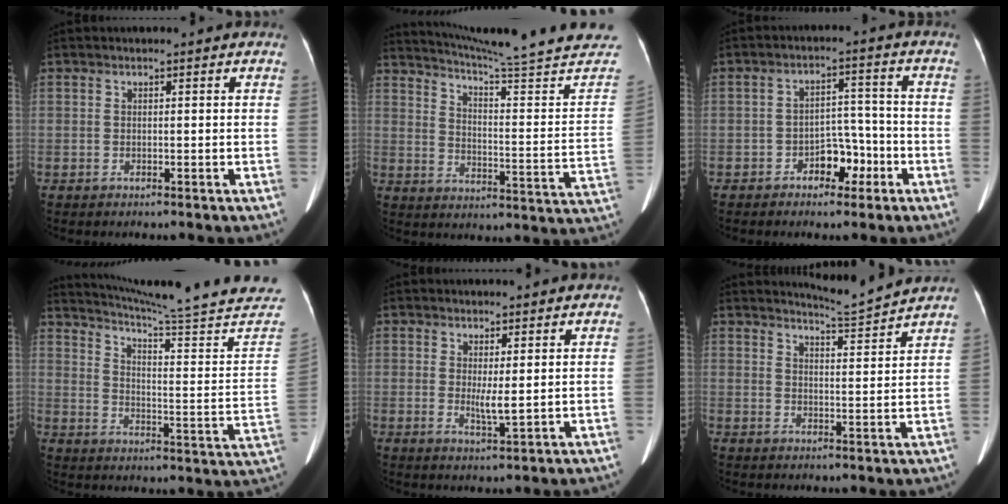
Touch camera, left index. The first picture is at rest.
{"total": 25.9, "force": [23.7, -1.3, 10.2], "torque": [-0.160, -0.112, 0.297]}
{"total": 5.4, "force": [-3.1, 3.1, 3.1], "torque": [-0.046, 0.020, -0.048]}
{"total": 26.5, "force": [24.2, -1.5, 10.7], "torque": [-0.172, -0.116, 0.304]}
{"total": 2.9, "force": [0.5, 0.2, 2.8], "torque": [-0.056, -0.010, 0.015]}
{"total": 5.6, "force": [5.3, -1.7, -0.1], "torque": [-0.015, -0.026, 0.083]}